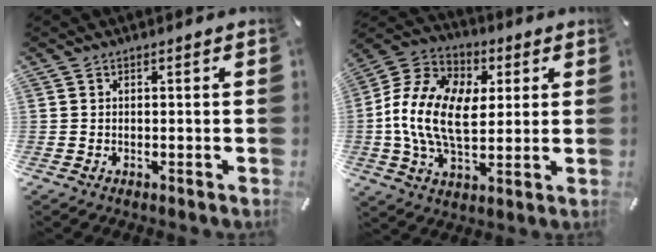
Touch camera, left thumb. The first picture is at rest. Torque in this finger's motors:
{"motor_torque": [0.35, 1.86, 2.16, -0.62, 0.86]}